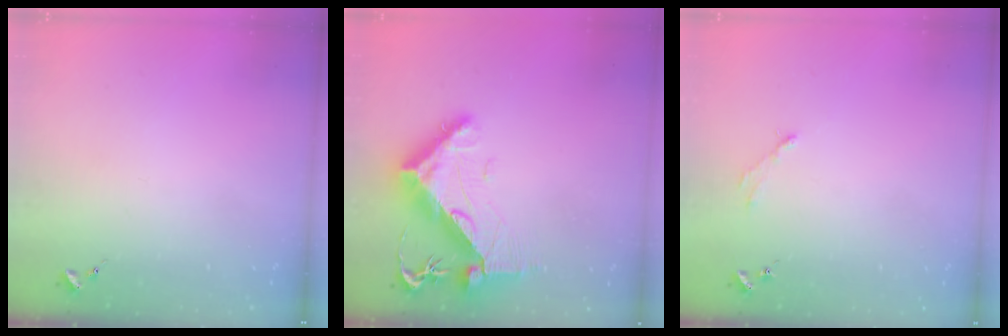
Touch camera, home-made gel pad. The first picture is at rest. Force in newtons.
{"total": 11.4, "press": 11.4, "slide": 1.2}
{"total": 2.8, "press": 2.8, "slide": 0.4}